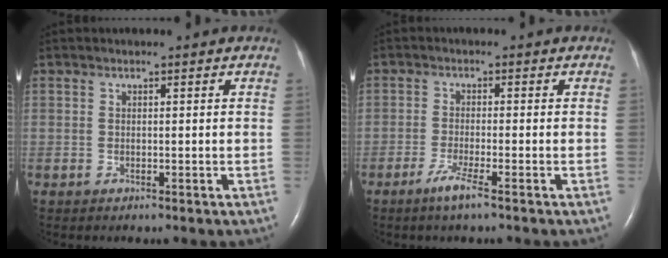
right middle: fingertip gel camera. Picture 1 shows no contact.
{"total": 3.3, "force": [-2.1, -0.3, 2.5], "torque": [-0.056, -0.009, -0.044]}